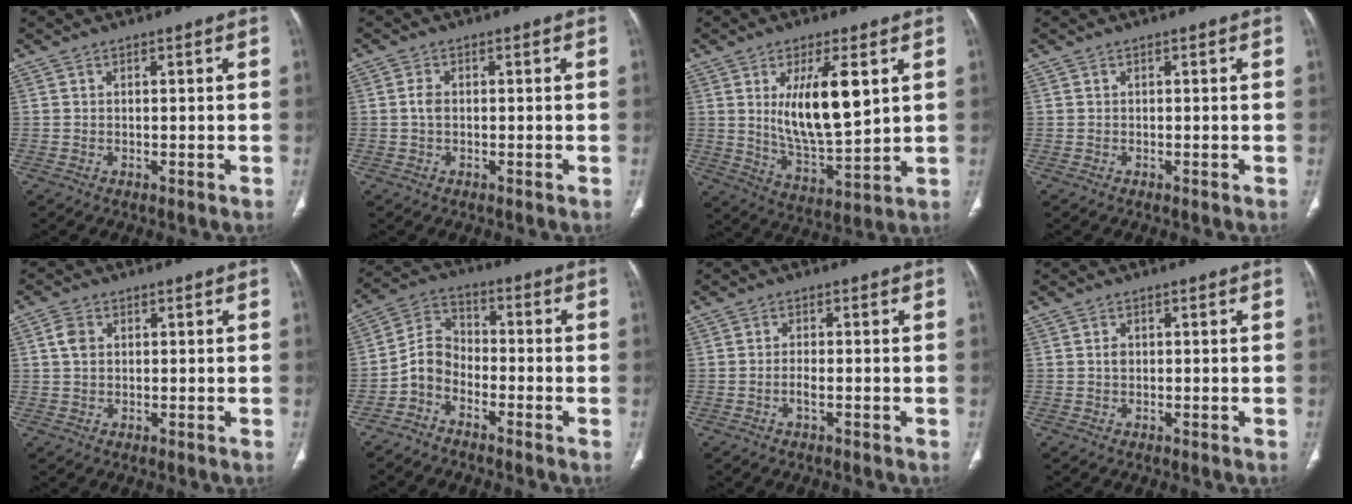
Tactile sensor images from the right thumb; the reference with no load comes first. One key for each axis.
{"total": 2.1, "fx": 0.0, "fy": 1.3, "fz": 1.6, "tx": -0.033, "ty": 0.002, "tz": -0.003}
{"total": 14.4, "fx": 3.9, "fy": 4.9, "fz": 12.9, "tx": -0.209, "ty": -0.035, "tz": 0.078}
{"total": 0.0}
{"total": 3.3, "fx": 0.8, "fy": 2.4, "fz": 2.1, "tx": -0.038, "ty": 0.003, "tz": 0.014}
{"total": 6.4, "fx": -3.5, "fy": 4.3, "fz": 3.3, "tx": -0.057, "ty": 0.045, "tz": -0.082}
{"total": 1.9, "fx": -0.7, "fy": 0.6, "fz": 1.6, "tx": -0.033, "ty": 0.004, "tz": -0.016}
{"total": 1.2, "fx": 0.1, "fy": 0.9, "fz": 0.8, "tx": -0.012, "ty": 0.002, "tz": 0.001}